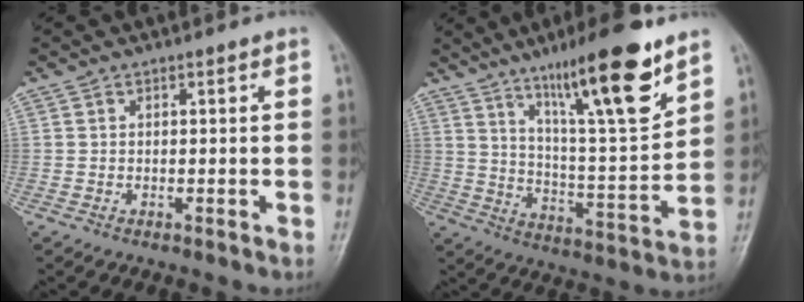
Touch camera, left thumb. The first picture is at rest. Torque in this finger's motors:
{"motor_torque": [0.87, 0.45, 1.59, -1.17, 0.27]}